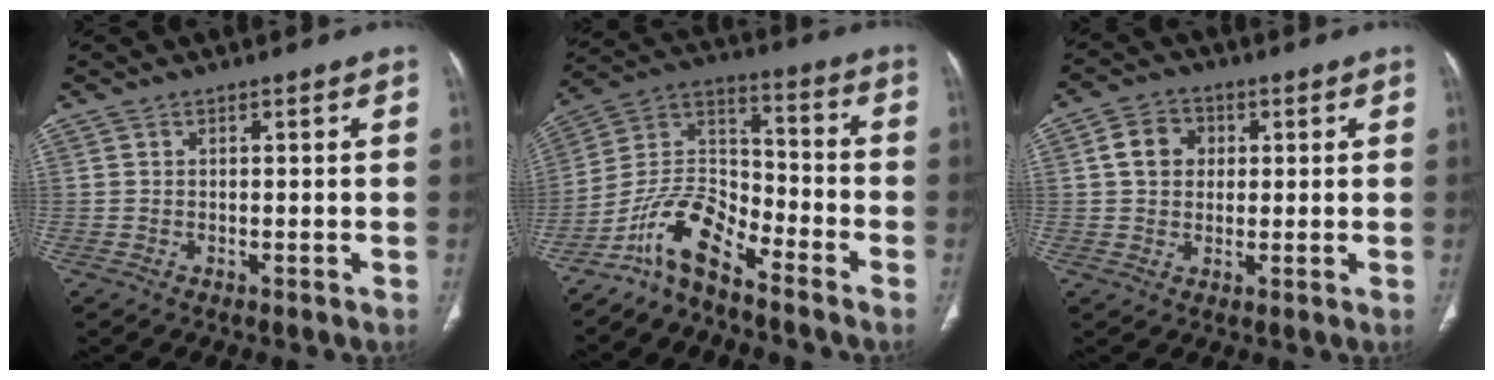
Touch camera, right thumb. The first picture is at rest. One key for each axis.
{"total": 10.7, "fx": -8.4, "fy": 3.7, "fz": 5.4, "tx": -0.097, "ty": 0.086, "tz": -0.171}
{"total": 6.4, "fx": 1.3, "fy": 5.3, "fz": 3.3, "tx": -0.038, "ty": 0.008, "tz": 0.015}